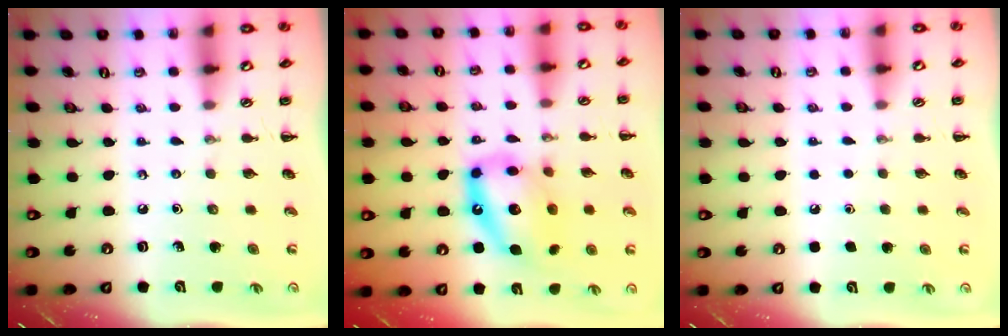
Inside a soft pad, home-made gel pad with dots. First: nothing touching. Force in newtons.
{"total": 13.7, "press": 13.3, "slide": 3.4}
{"total": 1.8, "press": 1.8, "slide": 0.1}